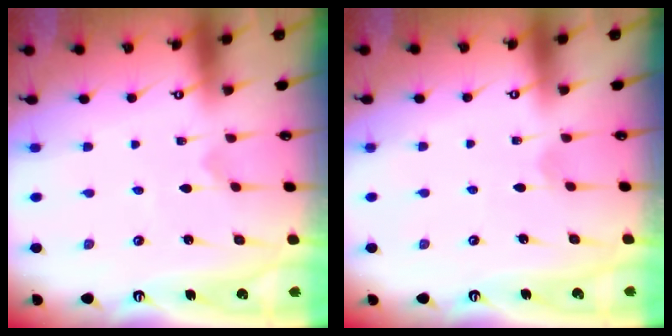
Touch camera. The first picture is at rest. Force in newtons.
{"total": 2.0, "press": 2.0, "slide": 0.1}